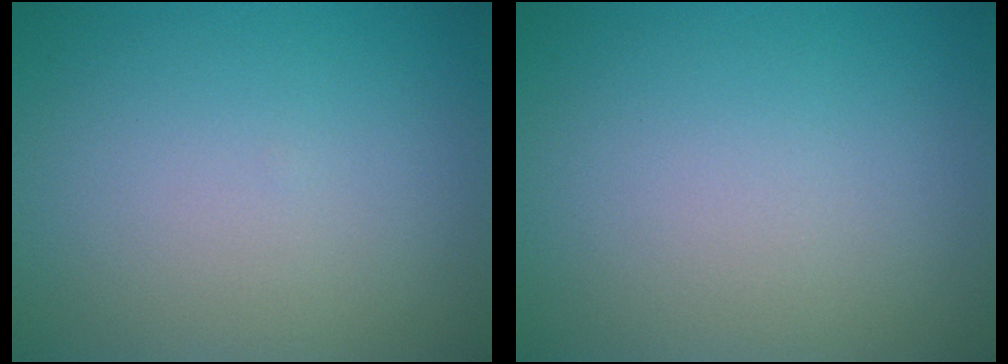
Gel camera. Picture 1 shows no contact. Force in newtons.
{"total": 0.0}